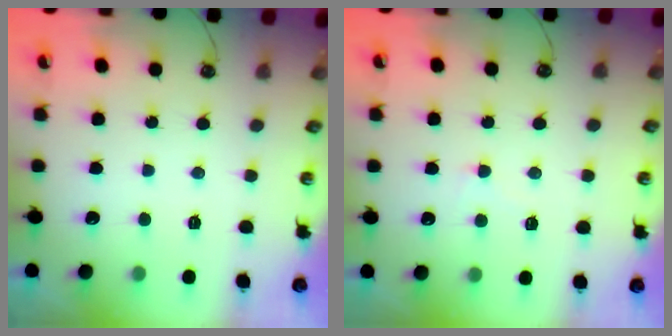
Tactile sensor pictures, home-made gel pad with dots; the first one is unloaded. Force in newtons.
{"total": 1.4, "press": 1.3, "slide": 0.5}